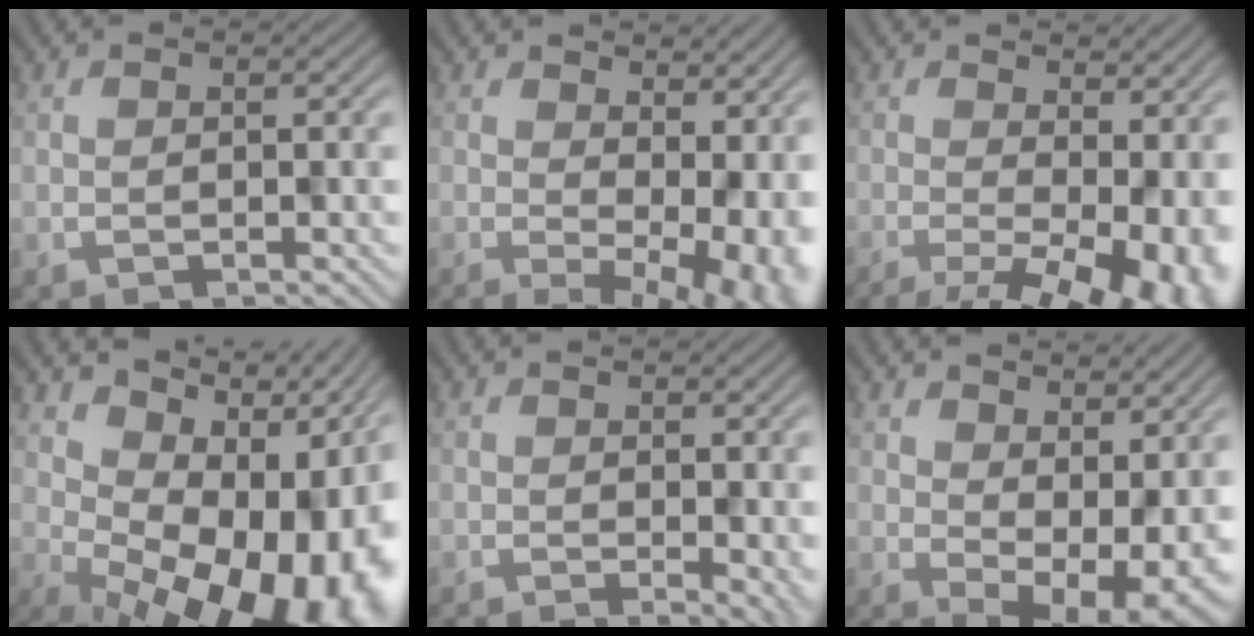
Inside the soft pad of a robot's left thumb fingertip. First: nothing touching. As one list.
[{"total": 10.6, "force": [0.7, 5.2, 9.2], "torque": [-0.107, -0.014, 0.048]}, {"total": 11.4, "force": [-2.8, 5.0, 9.9], "torque": [-0.129, -0.021, -0.016]}, {"total": 17.9, "force": [-0.3, 10.2, 14.7], "torque": [-0.152, -0.017, 0.030]}, {"total": 3.5, "force": [-0.2, 1.1, 3.3], "torque": [-0.030, -0.006, 0.010]}, {"total": 9.7, "force": [3.1, 5.3, 7.5], "torque": [-0.104, -0.019, 0.078]}]